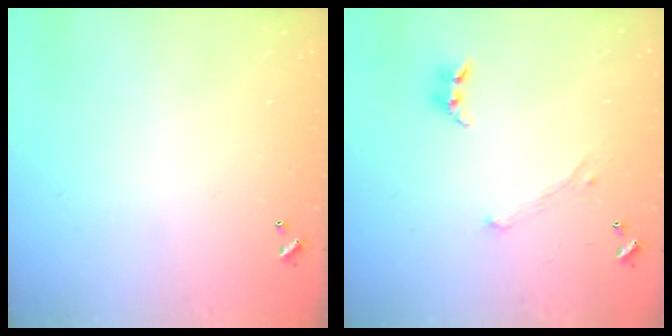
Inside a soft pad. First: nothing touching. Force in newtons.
{"total": 1.7, "press": 1.6, "slide": 0.5}